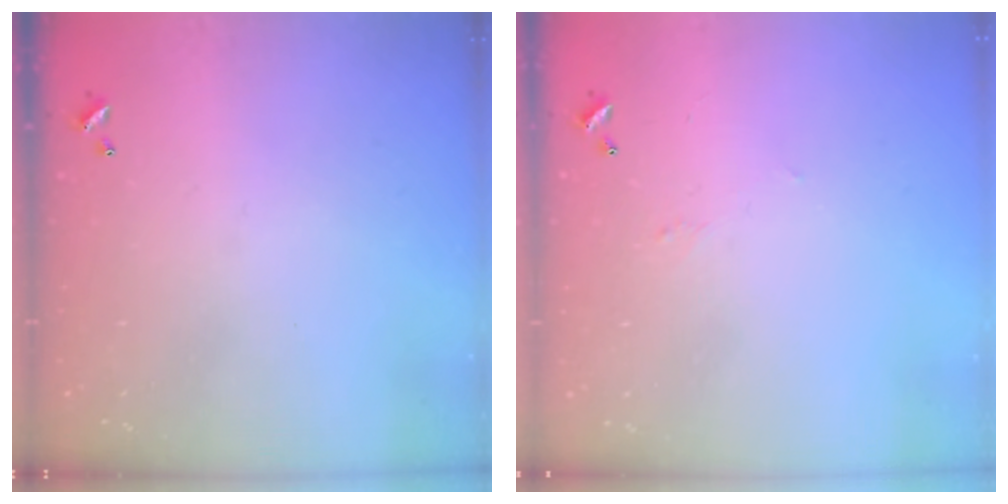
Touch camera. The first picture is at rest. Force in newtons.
{"total": 0.9, "press": 0.7, "slide": 0.5}